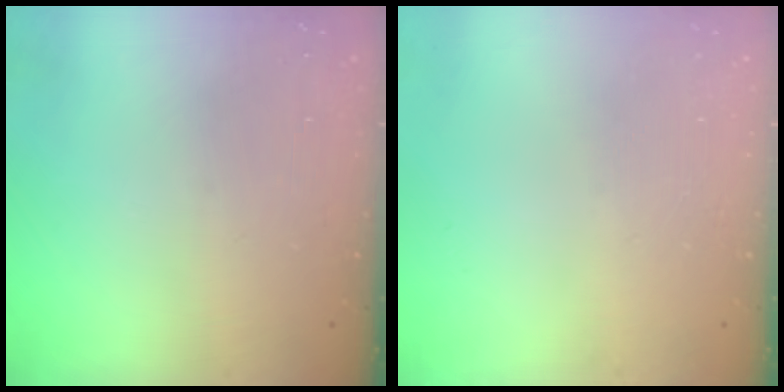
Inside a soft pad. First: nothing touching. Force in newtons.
{"total": 0.0}